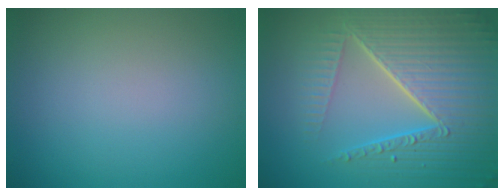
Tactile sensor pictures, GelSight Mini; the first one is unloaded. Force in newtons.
{"total": 8.8, "press": 6.1, "slide": 6.4}